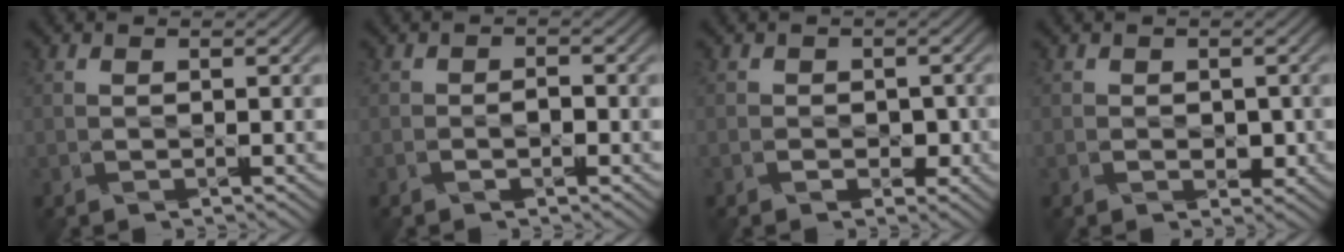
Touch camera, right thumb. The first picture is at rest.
{"total": 1.8, "force": [-1.1, 1.0, 1.0], "torque": [-0.009, 0.000, -0.021]}
{"total": 2.5, "force": [-1.2, 2.1, 0.8], "torque": [-0.005, -0.007, -0.021]}
{"total": 1.8, "force": [-0.7, 1.5, 0.7], "torque": [-0.008, -0.012, -0.012]}